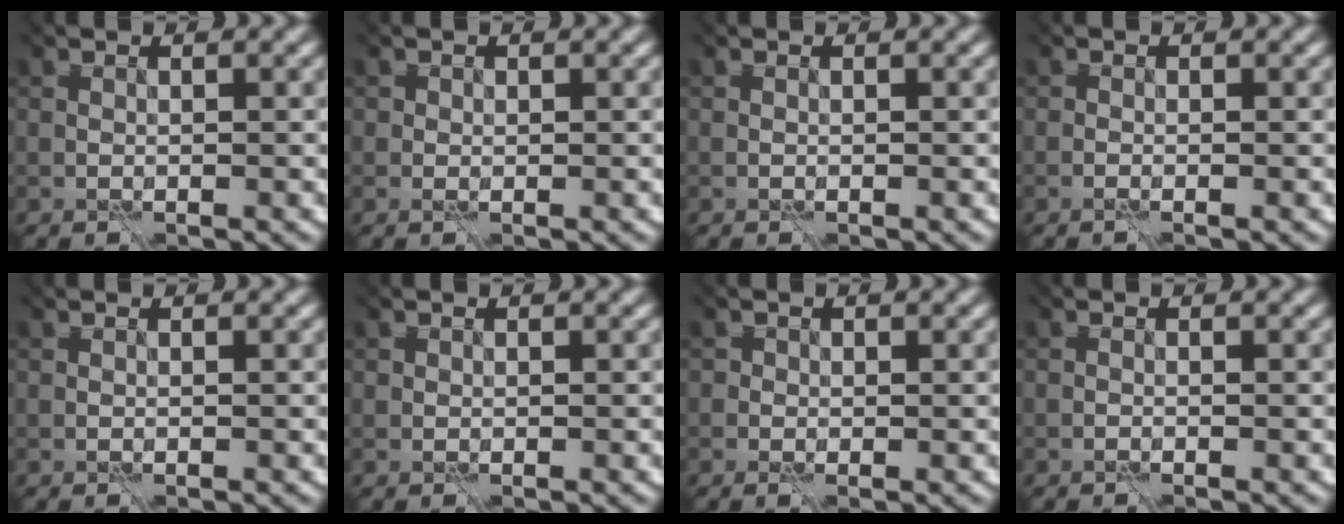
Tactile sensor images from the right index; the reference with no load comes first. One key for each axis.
{"total": 2.0, "fx": -1.5, "fy": -0.6, "fz": -1.2, "tx": 0.021, "ty": -0.015, "tz": -0.021}
{"total": 0.0}
{"total": 2.0, "fx": -1.5, "fy": -0.9, "fz": -1.0, "tx": 0.021, "ty": -0.010, "tz": -0.038}
{"total": 0.0}
{"total": 1.2, "fx": -0.8, "fy": -0.3, "fz": -0.8, "tx": 0.009, "ty": -0.014, "tz": -0.006}
{"total": 2.5, "fx": -2.0, "fy": -0.8, "fz": -1.4, "tx": 0.027, "ty": -0.011, "tz": -0.039}
{"total": 0.7, "fx": -0.7, "fy": 0.0, "fz": -0.2, "tx": 0.008, "ty": 0.003, "tz": -0.016}